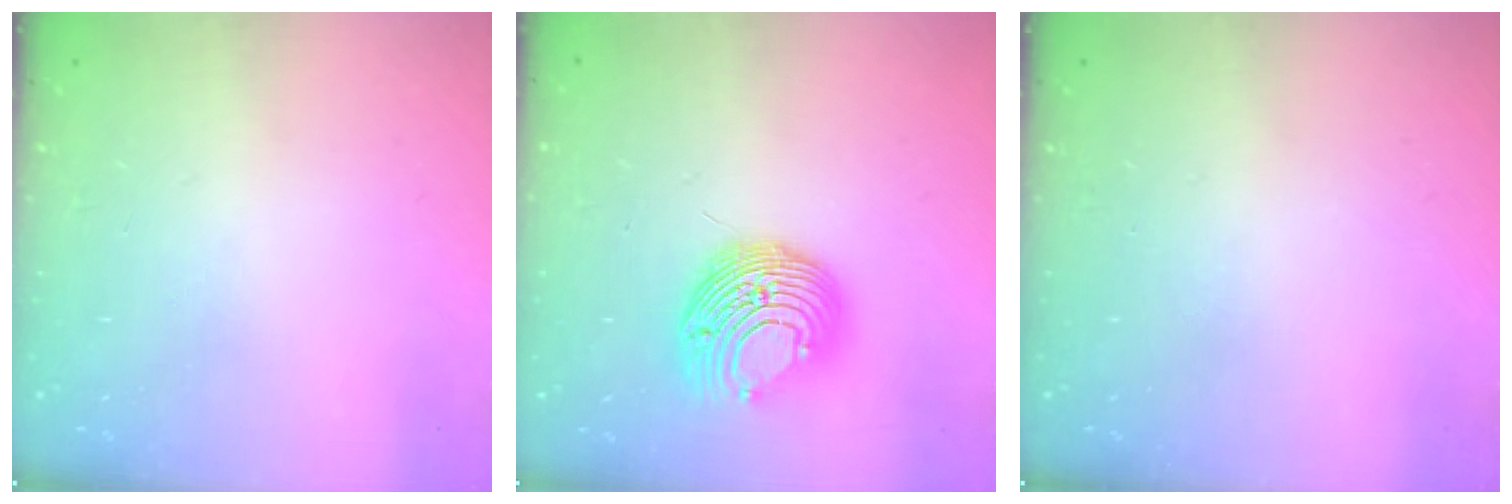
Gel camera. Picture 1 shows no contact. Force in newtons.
{"total": 14.2, "press": 14.2, "slide": 0.0}
{"total": 0.0}